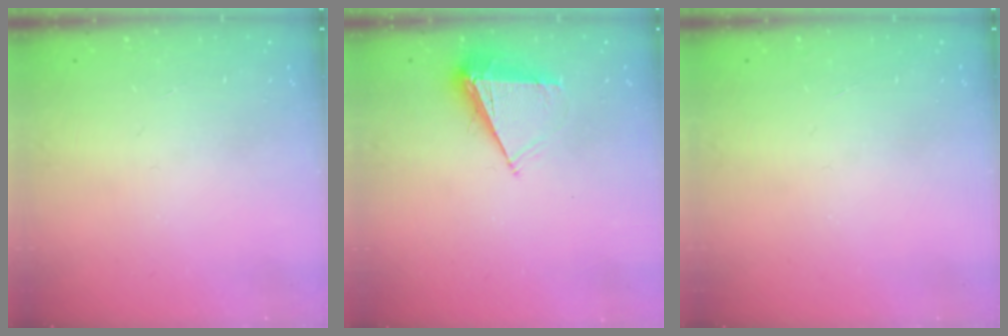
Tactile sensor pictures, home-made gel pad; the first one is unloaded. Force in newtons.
{"total": 7.2, "press": 7.2, "slide": 0.8}
{"total": 0.0}